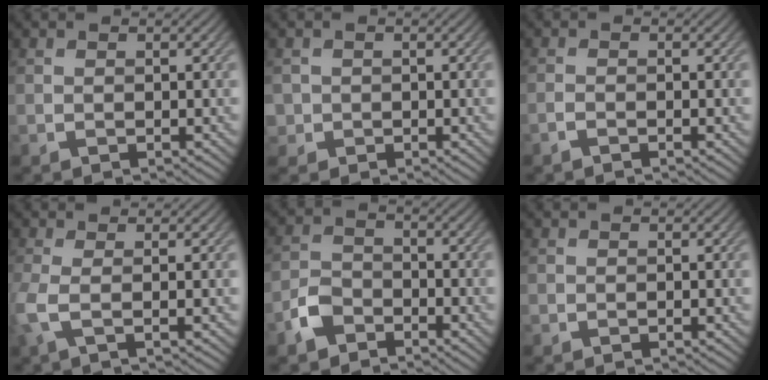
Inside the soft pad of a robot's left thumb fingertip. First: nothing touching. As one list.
[{"total": 1.6, "force": [-0.1, 1.6, 0.1], "torque": [0.000, -0.004, -0.004]}, {"total": 1.0, "force": [-0.8, 0.2, 0.5], "torque": [-0.013, 0.002, -0.021]}, {"total": 3.2, "force": [-0.2, 0.6, 3.1], "torque": [-0.077, -0.004, -0.017]}, {"total": 4.4, "force": [-2.8, 2.8, 1.9], "torque": [-0.048, 0.002, -0.070]}, {"total": 0.0}]